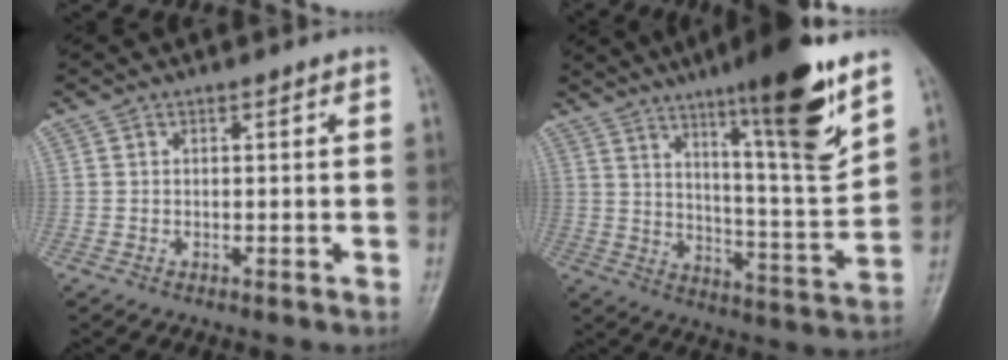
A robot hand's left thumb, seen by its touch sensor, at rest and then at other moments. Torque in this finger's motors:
{"motor_torque": [3.08, 1.47, 1.66, -1.11, 0.51]}